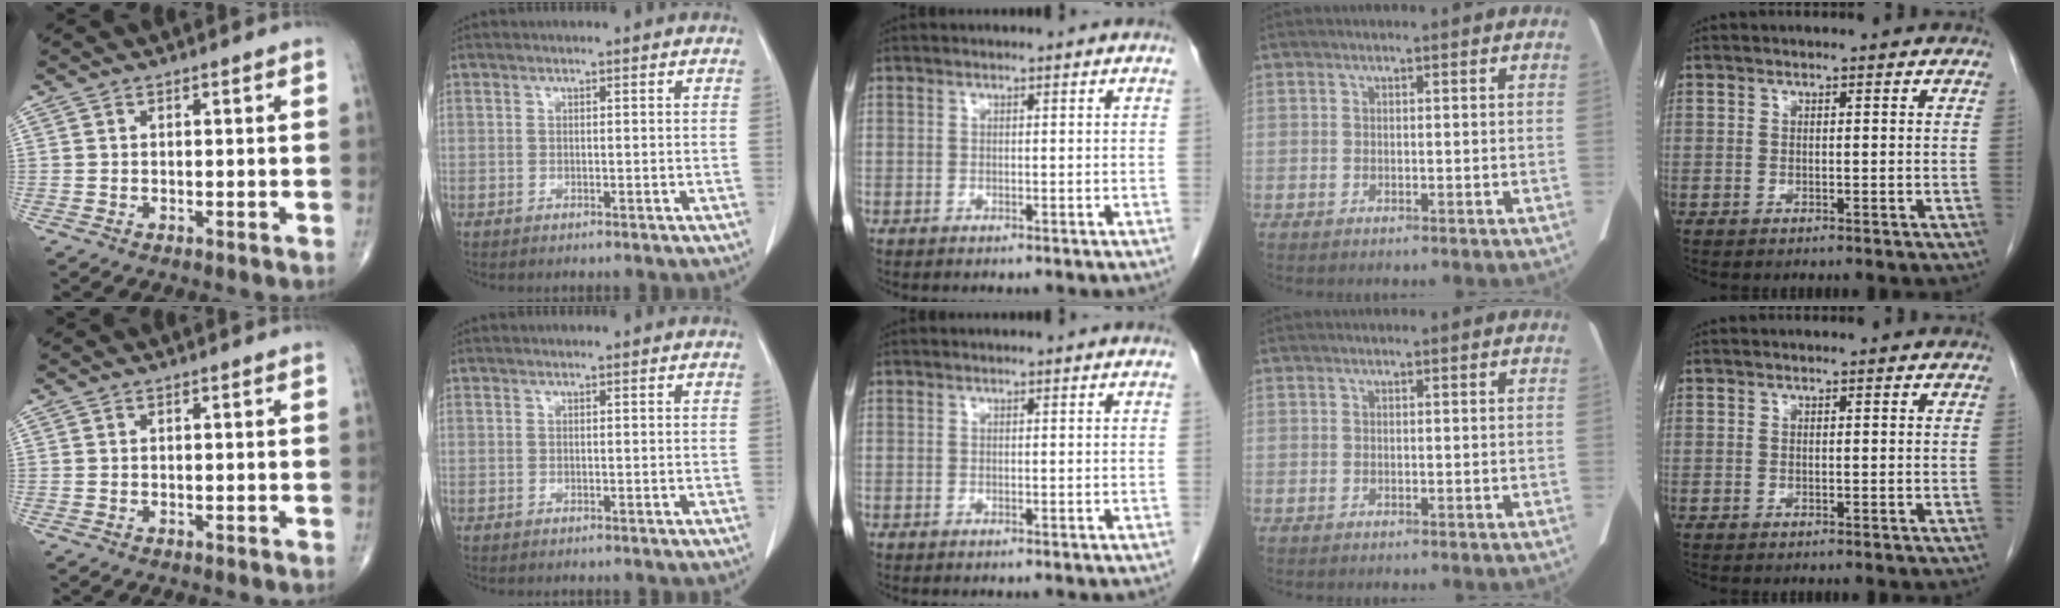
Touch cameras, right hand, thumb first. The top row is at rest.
{}